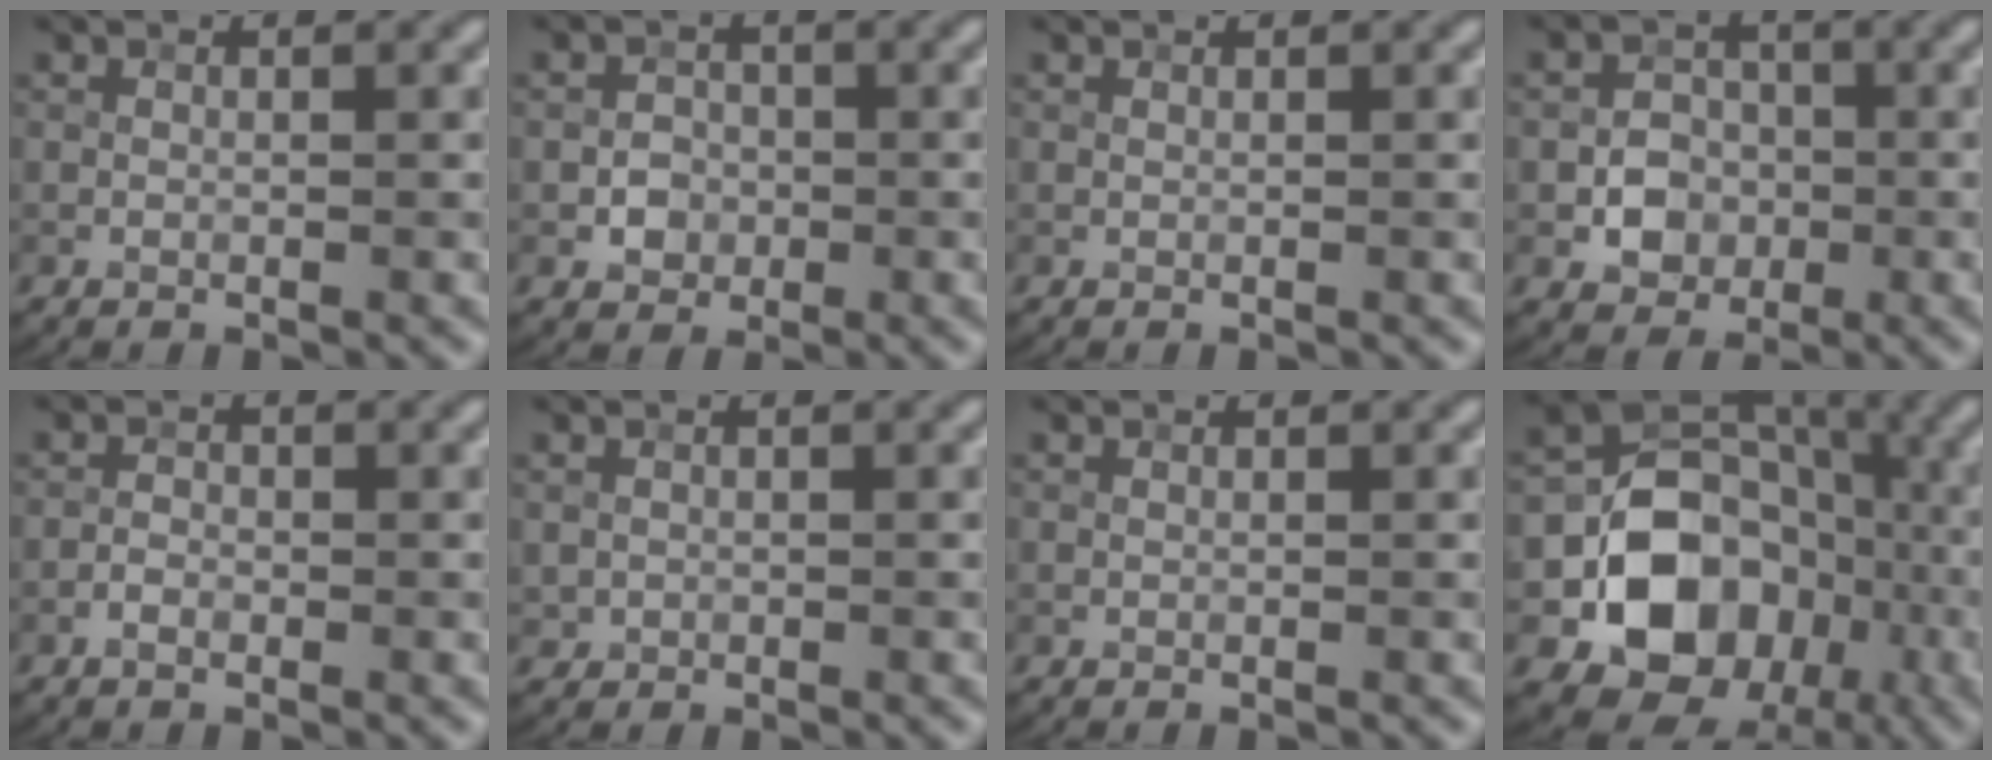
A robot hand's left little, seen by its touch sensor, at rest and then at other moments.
{"total": 2.1, "force": [-0.6, 1.8, 0.7], "torque": [-0.003, 0.000, -0.014]}
{"total": 0.0}
{"total": 3.4, "force": [-0.9, 3.0, 1.5], "torque": [-0.016, 0.001, -0.017]}
{"total": 1.3, "force": [-0.7, 0.7, 0.7], "torque": [-0.012, 0.003, -0.016]}
{"total": 0.7, "force": [0.0, 0.7, 0.0], "torque": [0.006, -0.004, 0.000]}
{"total": 0.0}
{"total": 11.9, "force": [-3.1, 9.5, 6.4], "torque": [-0.082, 0.003, -0.058]}